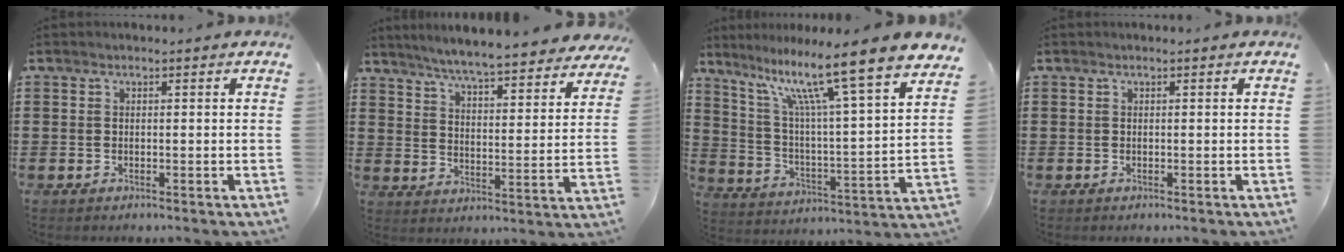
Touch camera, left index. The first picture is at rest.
{"total": 5.7, "force": [5.5, -0.6, 1.6], "torque": [-0.058, -0.043, 0.091]}
{"total": 12.9, "force": [10.0, 0.1, 8.3], "torque": [-0.179, -0.074, 0.155]}
{"total": 0.0}